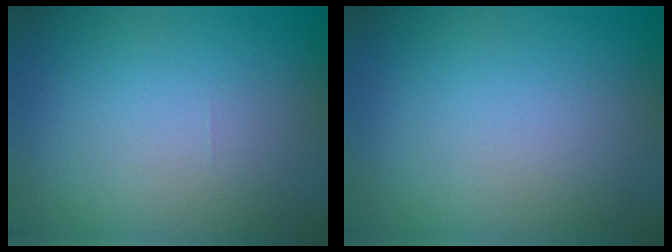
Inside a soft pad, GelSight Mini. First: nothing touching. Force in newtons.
{"total": 0.0}